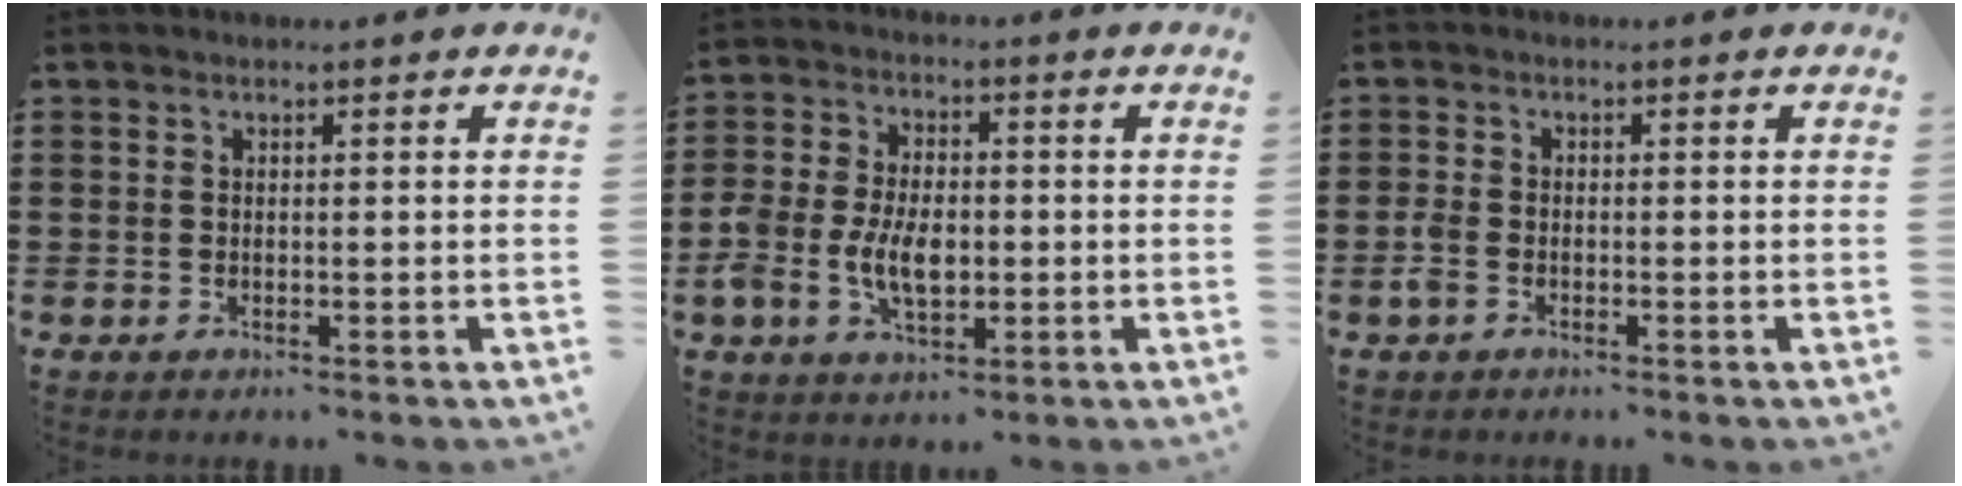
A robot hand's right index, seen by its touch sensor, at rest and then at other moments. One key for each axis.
{"total": 7.3, "fx": -1.5, "fy": 4.6, "fz": 5.4, "tx": -0.126, "ty": 0.004, "tz": -0.033}
{"total": 2.1, "fx": -1.1, "fy": 1.1, "fz": 1.4, "tx": -0.042, "ty": -0.005, "tz": -0.025}